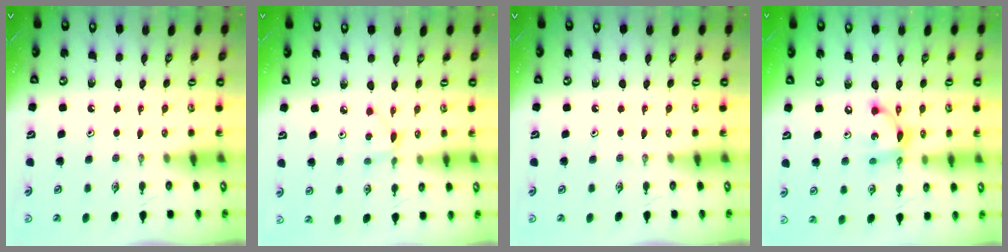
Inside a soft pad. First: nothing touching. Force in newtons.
{"total": 4.1, "press": 4.1, "slide": 0.7}
{"total": 0.0}
{"total": 11.5, "press": 11.5, "slide": 0.6}